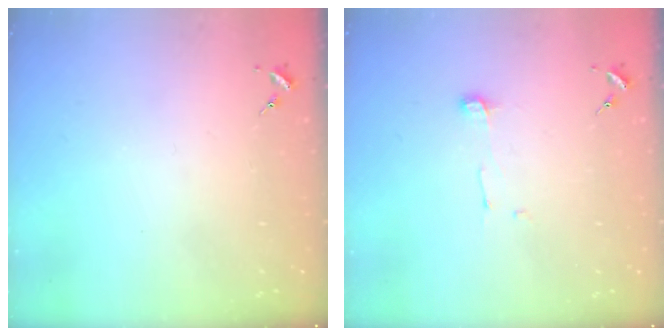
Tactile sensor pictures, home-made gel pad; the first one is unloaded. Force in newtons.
{"total": 5.2, "press": 5.2, "slide": 0.4}